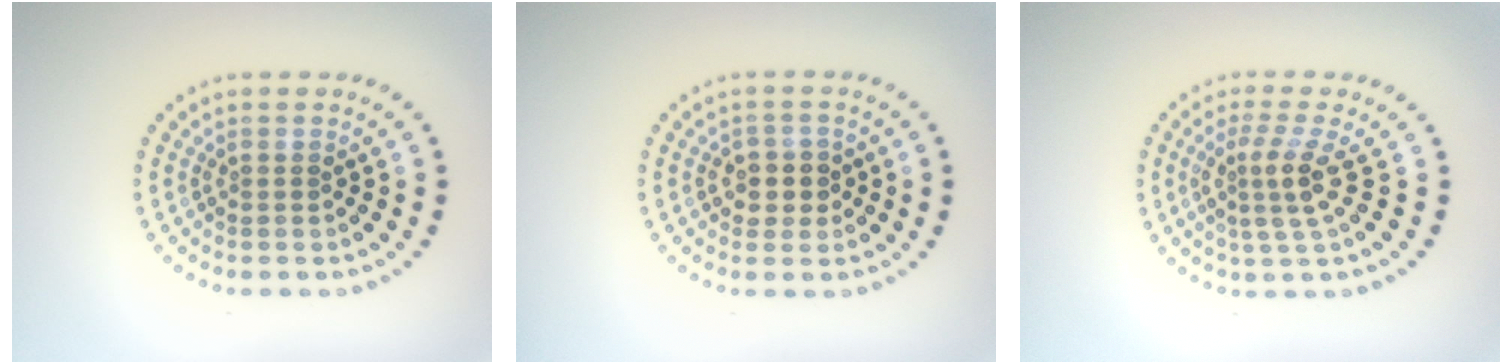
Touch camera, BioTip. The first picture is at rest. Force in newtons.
{"total": 2.4, "press": 2.3, "slide": 0.8}
{"total": 3.0, "press": 2.2, "slide": 2.1}